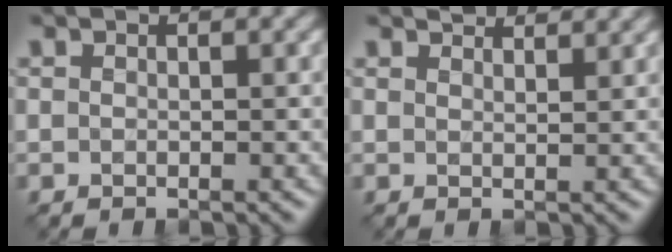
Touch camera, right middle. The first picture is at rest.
{"total": 2.7, "force": [2.6, 0.4, 0.6], "torque": [-0.003, 0.005, 0.034]}